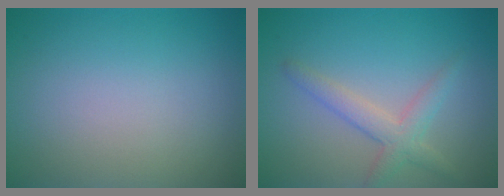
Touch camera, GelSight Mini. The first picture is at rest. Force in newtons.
{"total": 2.8, "press": 2.8, "slide": 0.2}